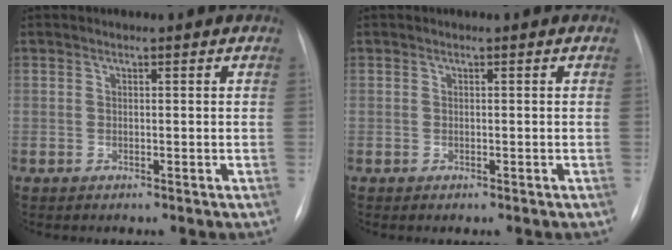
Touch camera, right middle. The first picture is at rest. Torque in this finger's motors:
{"motor_torque": [-0.20, -0.01, 0.02, 0.01]}